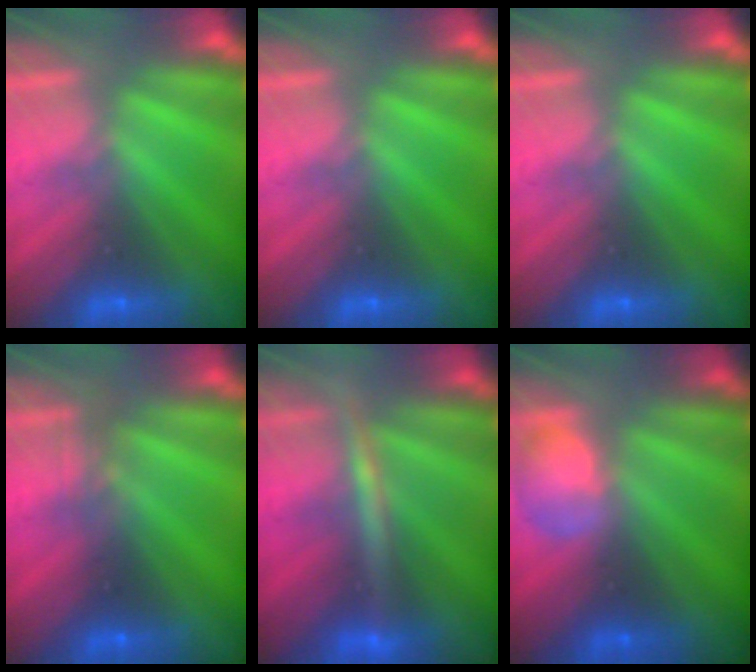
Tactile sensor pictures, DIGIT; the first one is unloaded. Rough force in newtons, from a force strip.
{"total": 0.0}
{"total": 0.0}
{"total": 2.3}
{"total": 2.6}
{"total": 2.4}